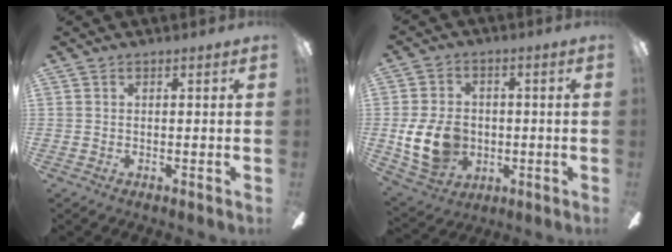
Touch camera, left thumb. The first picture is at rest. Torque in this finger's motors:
{"motor_torque": [0.49, 2.75, 1.36, 0.03, 0.12]}